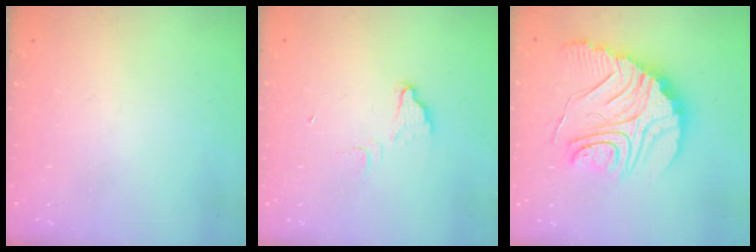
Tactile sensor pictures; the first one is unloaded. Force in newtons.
{"total": 3.7, "press": 3.7, "slide": 0.3}
{"total": 23.9, "press": 23.8, "slide": 1.9}